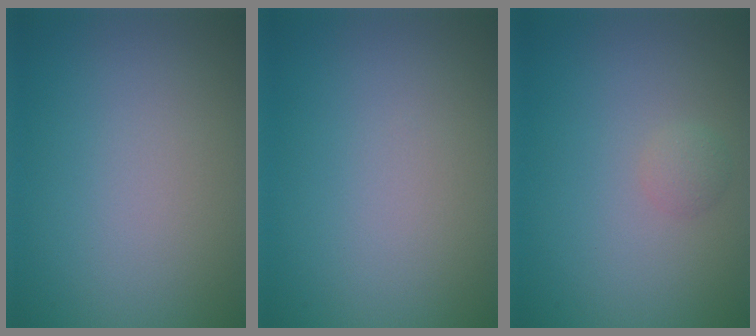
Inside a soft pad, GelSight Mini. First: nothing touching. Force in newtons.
{"total": 0.0}
{"total": 0.9, "press": 0.9, "slide": 0.1}